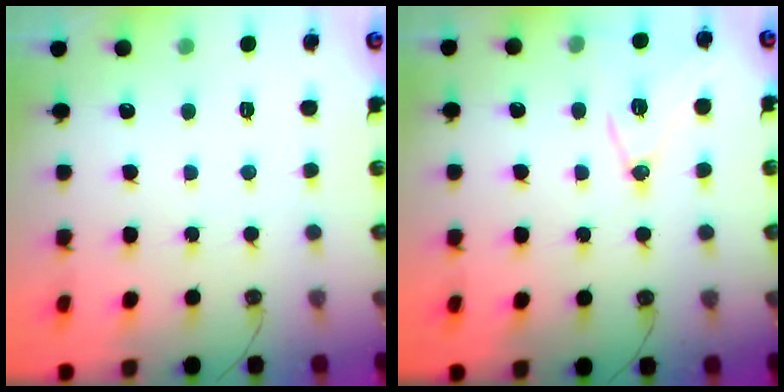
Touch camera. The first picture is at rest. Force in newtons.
{"total": 13.4, "press": 12.9, "slide": 3.4}